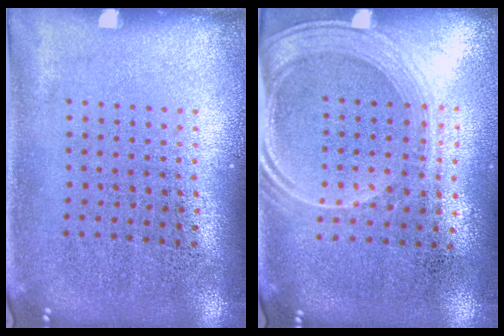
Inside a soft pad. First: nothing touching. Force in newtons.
{"total": 1.8, "press": 1.6, "slide": 1.0}